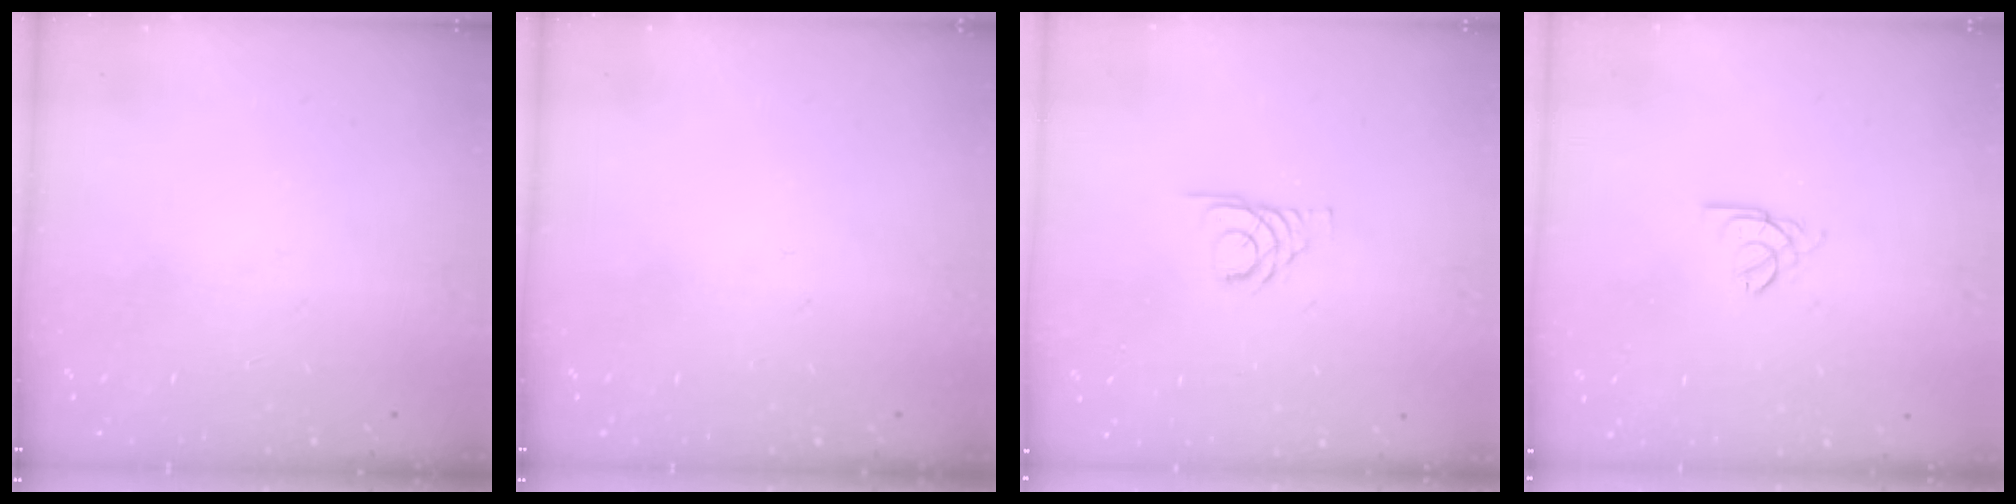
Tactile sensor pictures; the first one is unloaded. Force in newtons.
{"total": 0.0}
{"total": 3.5, "press": 3.5, "slide": 0.3}
{"total": 2.2, "press": 2.1, "slide": 0.5}